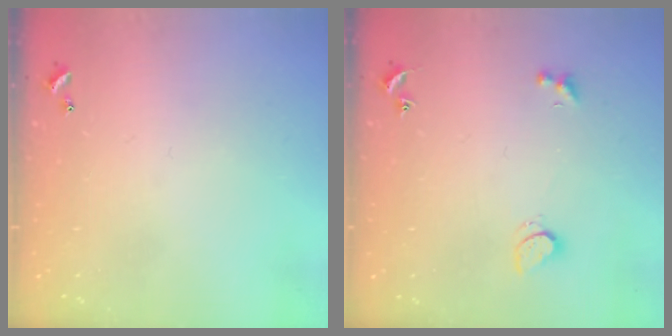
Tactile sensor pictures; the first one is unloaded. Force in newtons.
{"total": 2.5, "press": 2.4, "slide": 0.8}